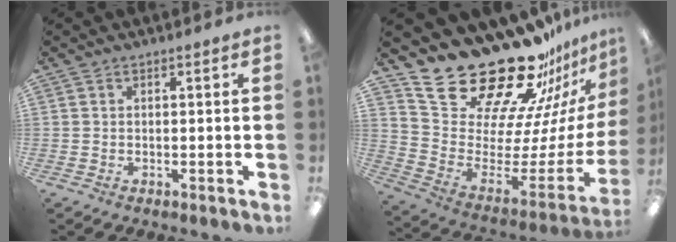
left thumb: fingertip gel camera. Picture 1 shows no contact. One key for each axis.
{"total": 27.7, "fx": 23.1, "fy": 10.2, "fz": 11.3, "tx": -0.169, "ty": -0.186, "tz": 0.427}